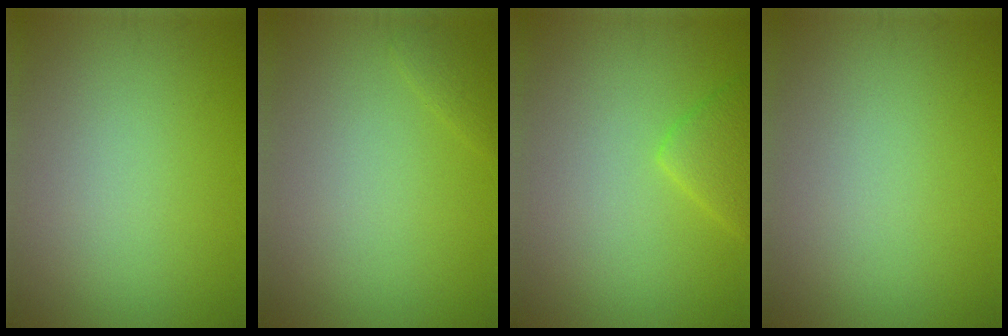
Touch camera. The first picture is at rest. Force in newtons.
{"total": 0.7, "press": 0.7, "slide": 0.0}
{"total": 2.3, "press": 2.3, "slide": 0.3}
{"total": 0.0}